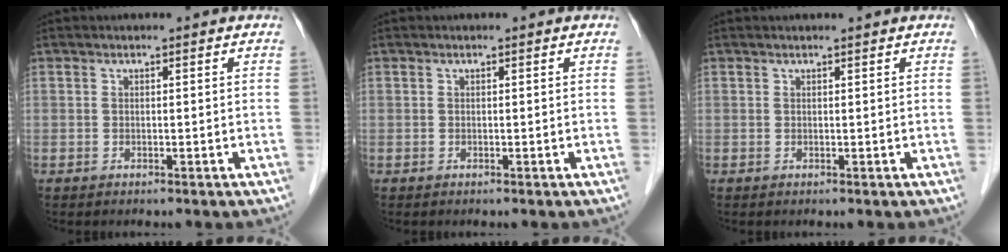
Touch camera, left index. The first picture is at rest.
{"total": 0.0}
{"total": 1.3, "force": [1.2, -0.1, 0.5], "torque": [-0.006, 0.009, 0.021]}